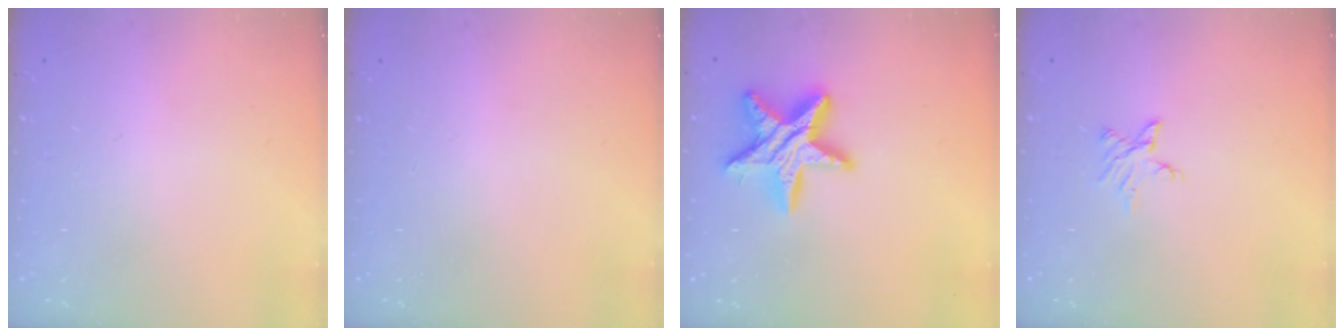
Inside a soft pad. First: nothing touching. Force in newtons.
{"total": 0.0}
{"total": 16.2, "press": 16.1, "slide": 1.1}
{"total": 4.0, "press": 4.0, "slide": 0.5}